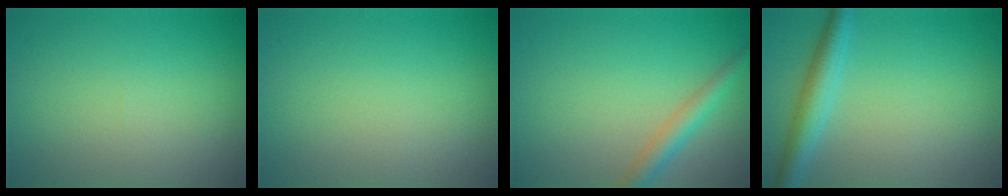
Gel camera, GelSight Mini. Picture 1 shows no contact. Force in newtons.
{"total": 0.0}
{"total": 2.8, "press": 2.8, "slide": 0.1}
{"total": 3.5, "press": 3.5, "slide": 0.1}